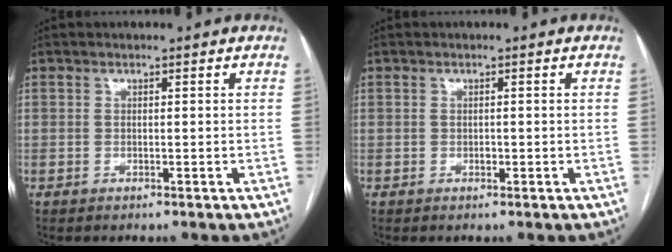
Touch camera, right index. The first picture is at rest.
{"total": 0.7, "force": [-0.2, 0.4, 0.6], "torque": [-0.013, 0.001, -0.002]}